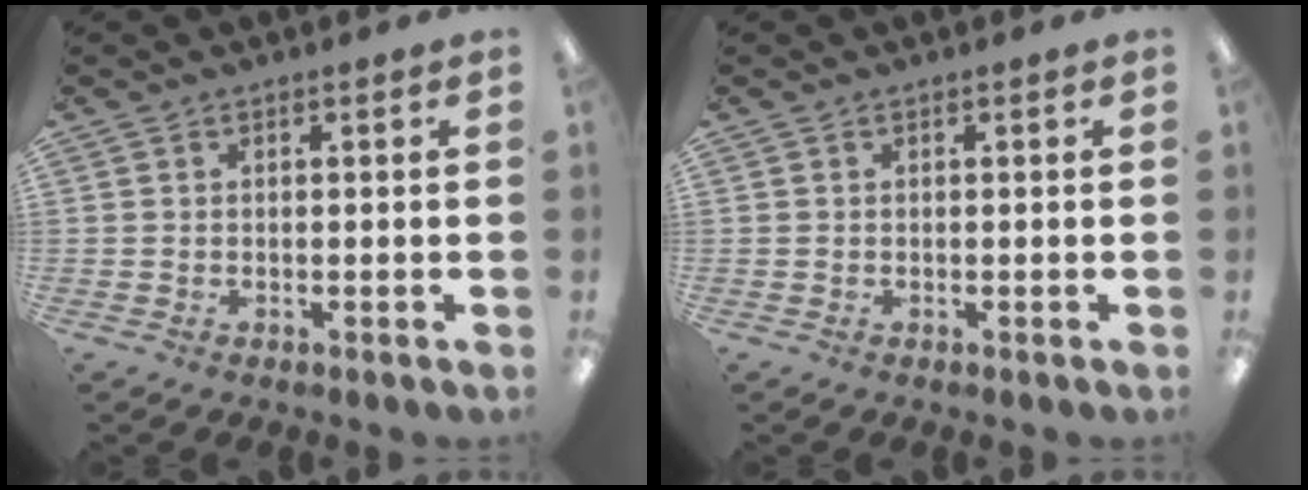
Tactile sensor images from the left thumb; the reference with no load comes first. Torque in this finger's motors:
{"motor_torque": [0.00, 0.00, -0.11, 0.05, 0.00]}